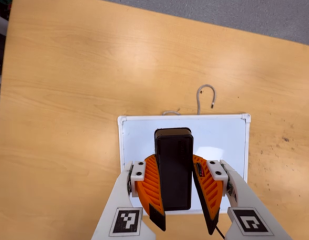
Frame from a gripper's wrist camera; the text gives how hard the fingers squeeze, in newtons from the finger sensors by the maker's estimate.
{"total": 8.6, "left": 8.7, "right": 8.5}